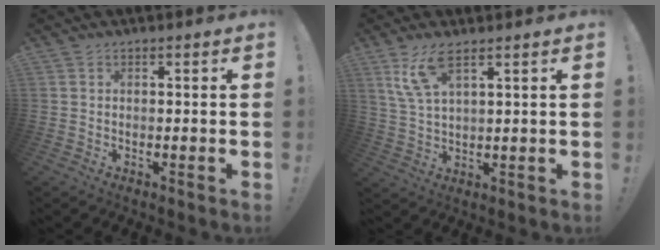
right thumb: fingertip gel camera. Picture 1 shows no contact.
{"total": 8.8, "force": [5.1, 2.8, 6.6], "torque": [-0.129, -0.013, 0.099]}